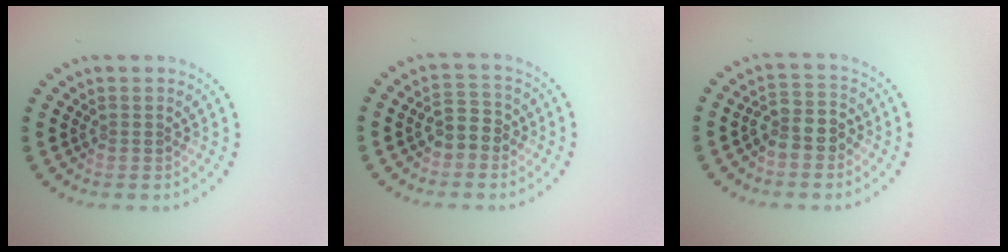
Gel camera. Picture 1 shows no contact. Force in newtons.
{"total": 2.5, "press": 2.4, "slide": 0.7}
{"total": 3.0, "press": 2.7, "slide": 1.3}